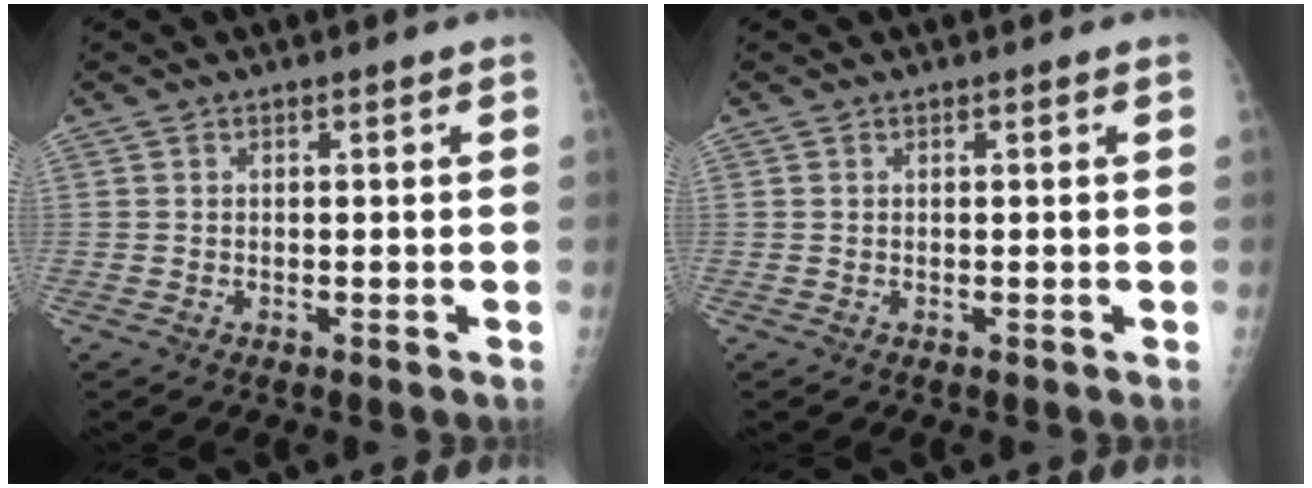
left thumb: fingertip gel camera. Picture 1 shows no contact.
{"total": 0.0}